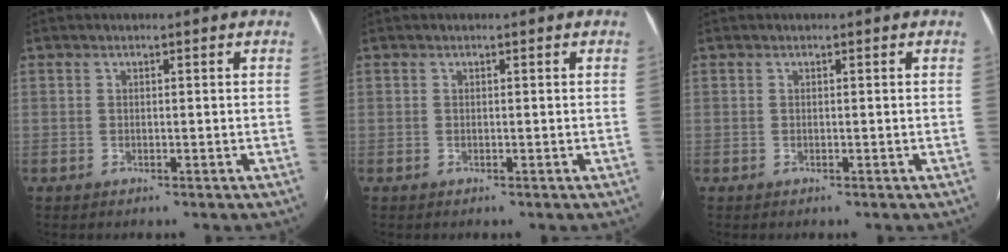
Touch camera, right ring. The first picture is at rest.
{"total": 0.0}
{"total": 0.0}